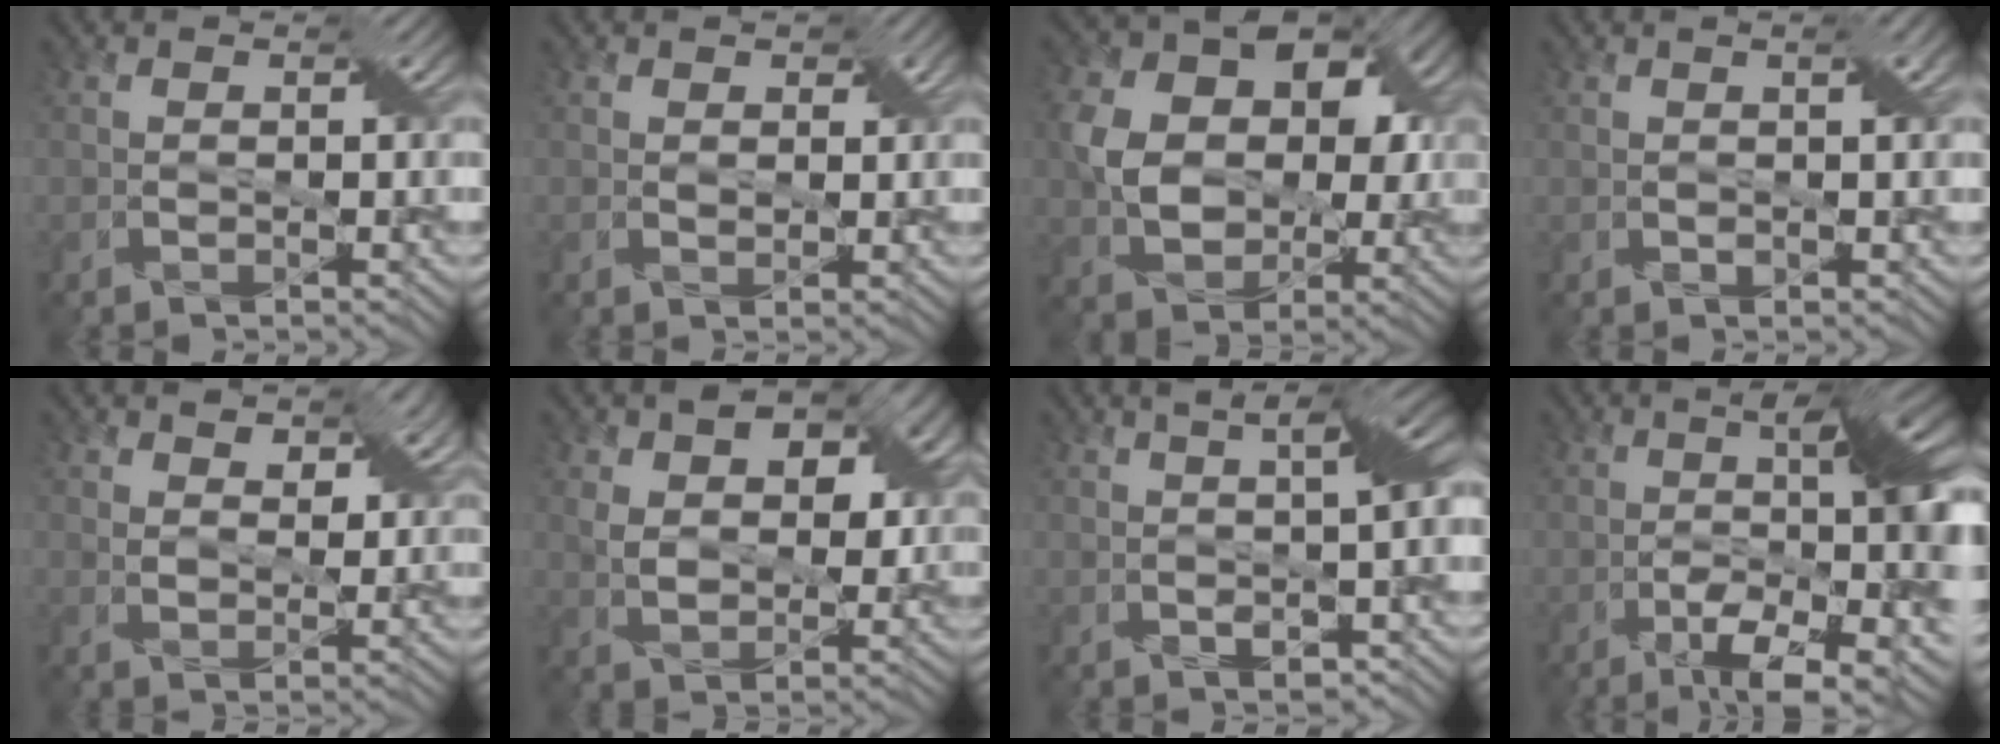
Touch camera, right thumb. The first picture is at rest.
{"total": 1.5, "force": [0.8, 1.0, 0.8], "torque": [-0.019, -0.003, 0.015]}
{"total": 11.7, "force": [1.4, 8.8, 7.6], "torque": [-0.152, 0.003, 0.025]}
{"total": 2.5, "force": [0.7, 0.5, 2.4], "torque": [-0.043, 0.006, 0.013]}
{"total": 6.2, "force": [3.6, 3.4, 3.7], "torque": [-0.073, 0.001, 0.060]}
{"total": 10.0, "force": [3.4, 6.4, 6.9], "torque": [-0.126, 0.003, 0.059]}
{"total": 7.0, "force": [1.0, 1.6, 6.7], "torque": [-0.097, 0.014, 0.015]}
{"total": 14.2, "force": [-3.1, 3.7, 13.4], "torque": [-0.192, 0.003, -0.043]}